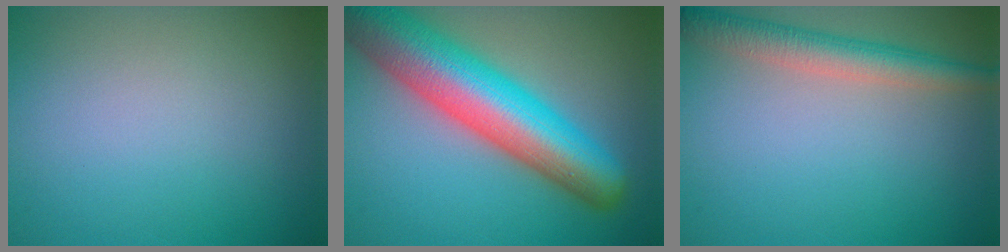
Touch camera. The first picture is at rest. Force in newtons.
{"total": 11.8, "press": 11.8, "slide": 0.6}
{"total": 3.8, "press": 3.8, "slide": 0.2}